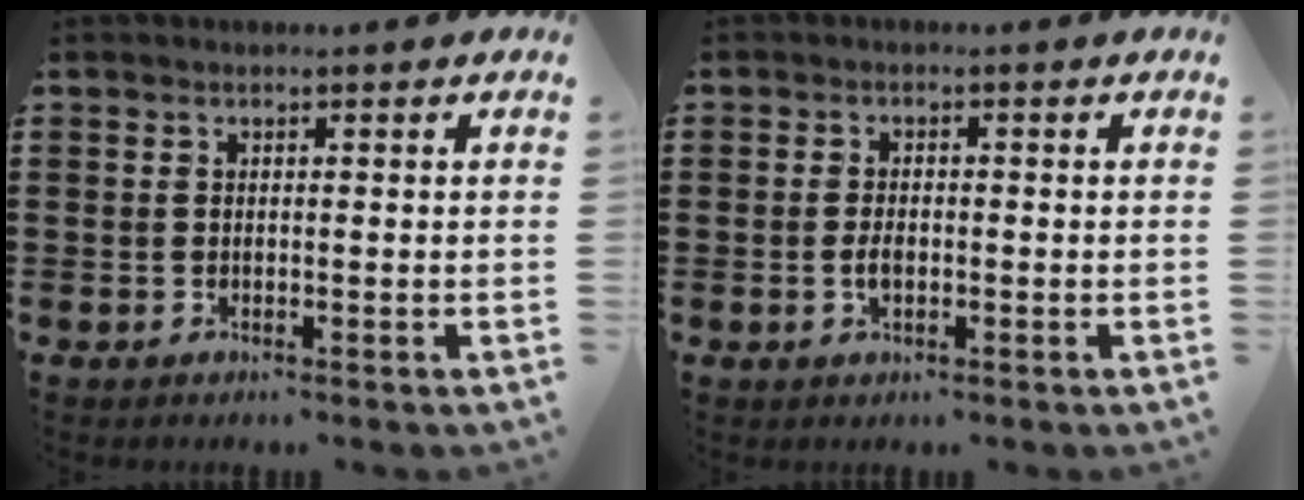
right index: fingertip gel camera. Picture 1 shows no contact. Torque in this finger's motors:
{"motor_torque": [2.13, 0.01, 0.34, 0.05]}